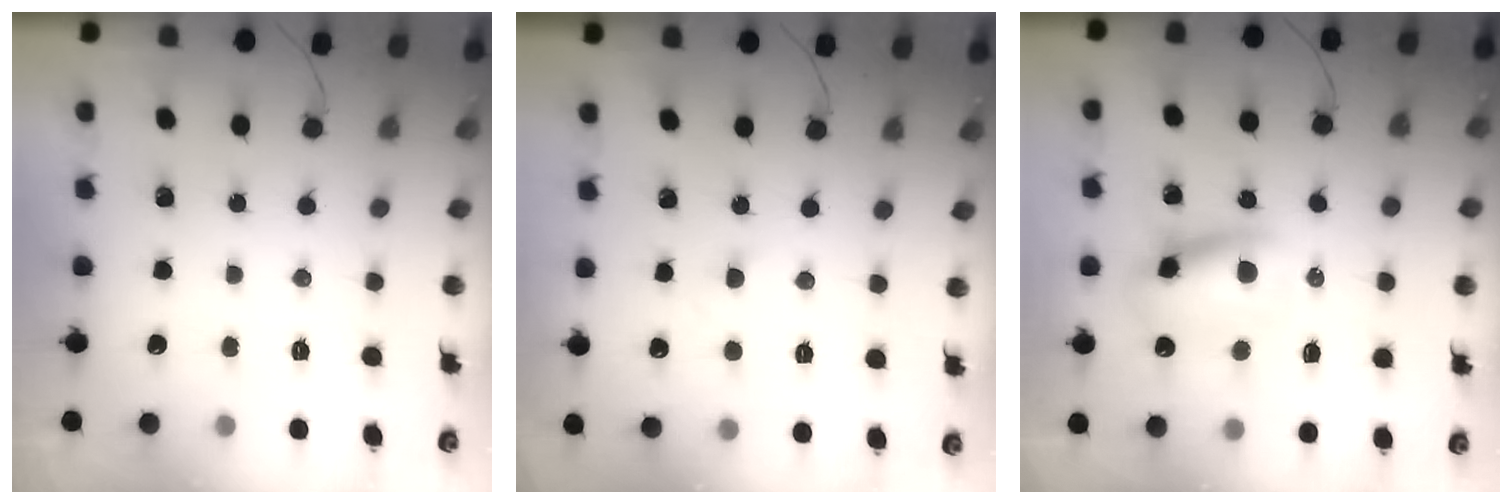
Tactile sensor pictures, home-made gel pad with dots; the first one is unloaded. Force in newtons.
{"total": 1.9, "press": 1.6, "slide": 1.0}
{"total": 10.7, "press": 10.4, "slide": 2.8}